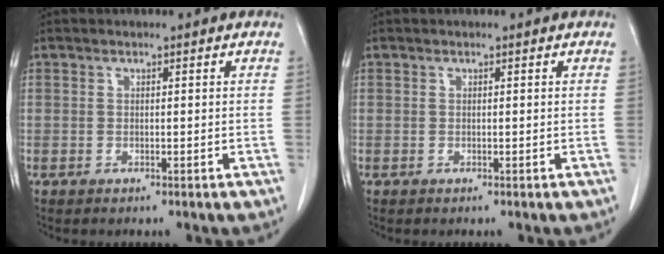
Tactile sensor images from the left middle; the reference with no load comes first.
{"total": 0.0}